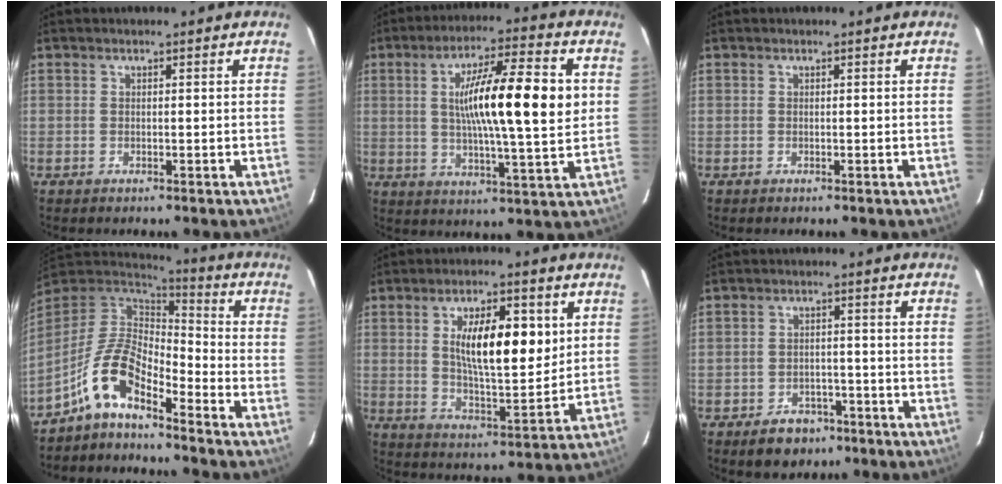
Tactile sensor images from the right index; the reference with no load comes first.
{"total": 16.1, "force": [2.3, 1.6, 15.9], "torque": [-0.264, 0.010, 0.033]}
{"total": 0.0}
{"total": 9.7, "force": [-6.5, 3.2, 6.5], "torque": [-0.148, 0.026, -0.129]}
{"total": 12.6, "force": [3.3, 3.8, 11.6], "torque": [-0.199, 0.003, 0.059]}
{"total": 5.5, "force": [-3.6, 3.7, 2.0], "torque": [-0.032, 0.005, -0.048]}